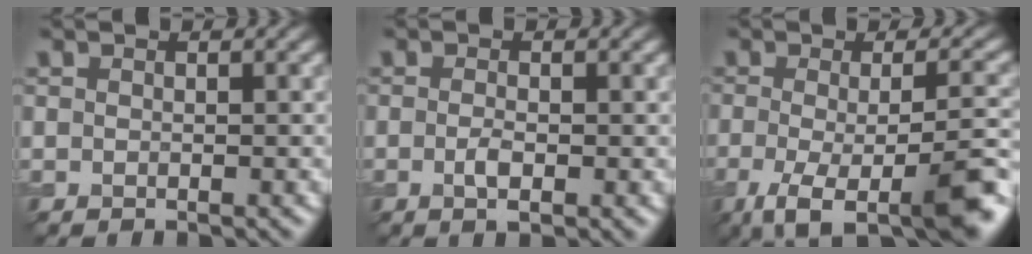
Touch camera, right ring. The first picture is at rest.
{"total": 1.7, "force": [-0.4, 0.5, 1.6], "torque": [-0.032, -0.003, -0.010]}
{"total": 10.1, "force": [-4.6, 2.7, 8.6], "torque": [-0.127, -0.013, -0.078]}